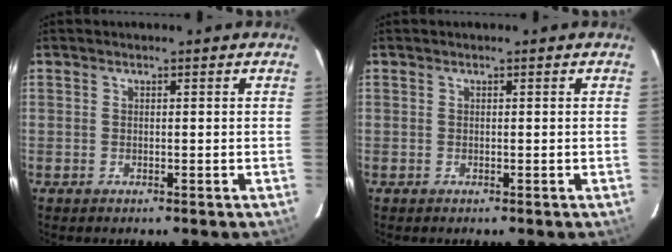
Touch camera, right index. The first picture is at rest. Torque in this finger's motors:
{"motor_torque": [0.00, 0.00, 0.00, 0.00]}